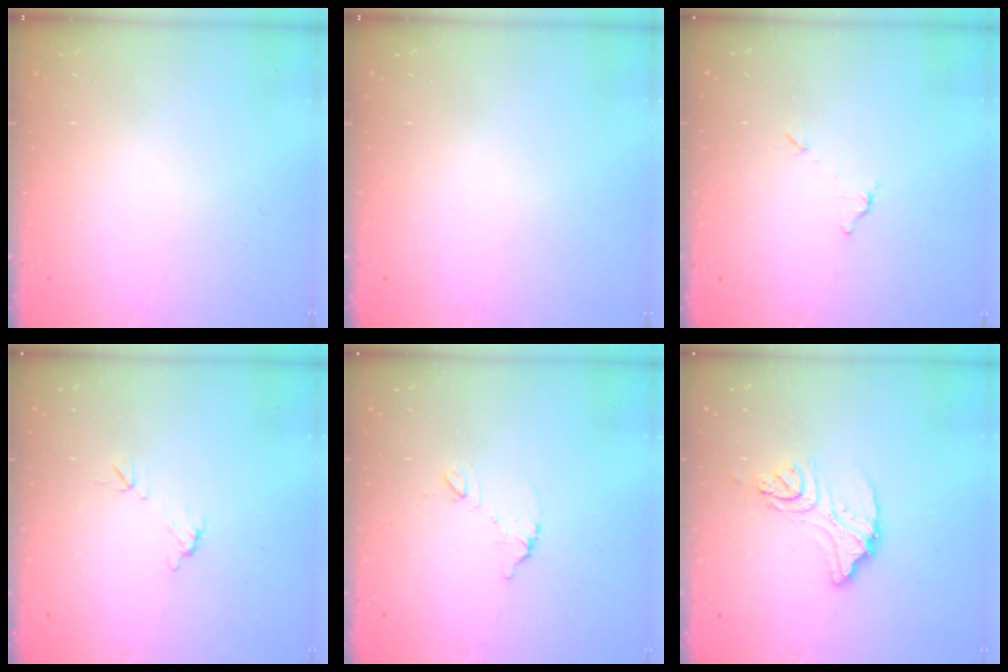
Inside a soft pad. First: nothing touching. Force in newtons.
{"total": 0.0}
{"total": 5.4, "press": 5.4, "slide": 0.2}
{"total": 4.5, "press": 4.5, "slide": 0.2}
{"total": 7.3, "press": 7.3, "slide": 0.4}
{"total": 11.8, "press": 11.8, "slide": 0.4}